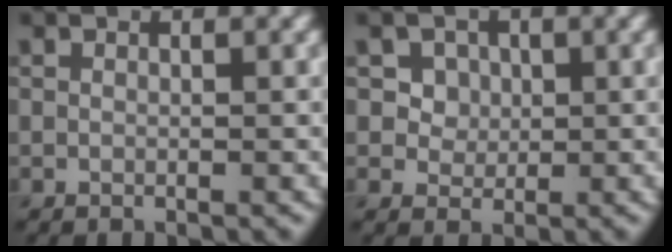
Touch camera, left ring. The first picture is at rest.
{"total": 4.9, "force": [2.2, 3.8, 2.1], "torque": [-0.043, 0.003, 0.033]}